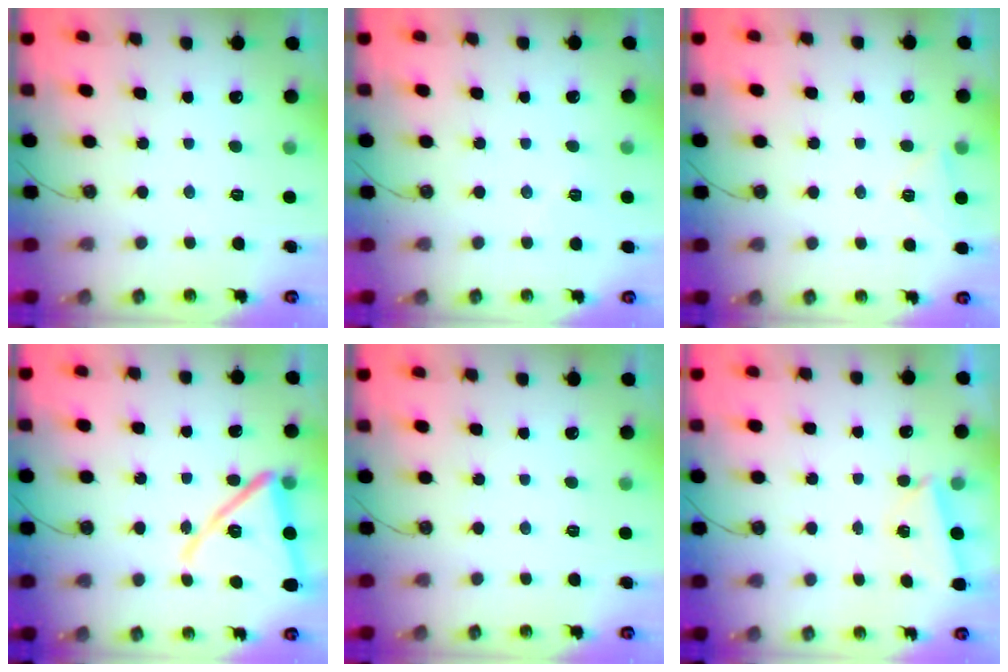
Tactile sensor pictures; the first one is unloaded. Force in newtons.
{"total": 2.6, "press": 2.5, "slide": 0.8}
{"total": 4.3, "press": 4.1, "slide": 1.3}
{"total": 17.7, "press": 17.5, "slide": 2.6}
{"total": 0.0}
{"total": 1.7, "press": 0.9, "slide": 1.5}